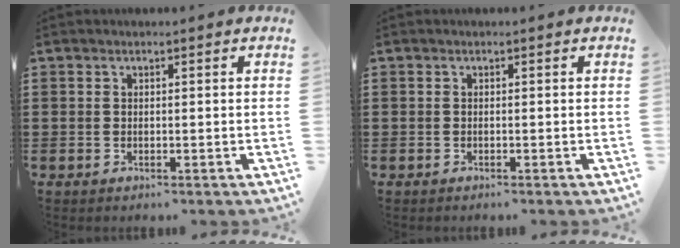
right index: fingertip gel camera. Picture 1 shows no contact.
{"total": 0.0}